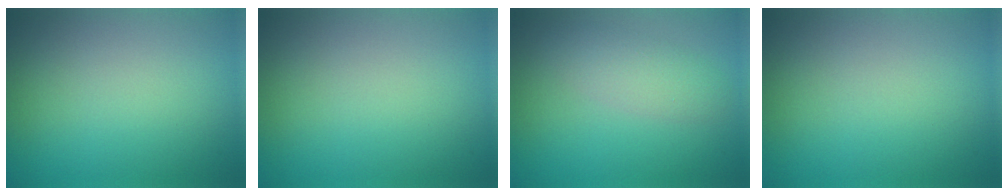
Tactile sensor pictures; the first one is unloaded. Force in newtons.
{"total": 0.0}
{"total": 2.6, "press": 2.6, "slide": 0.1}
{"total": 0.0}